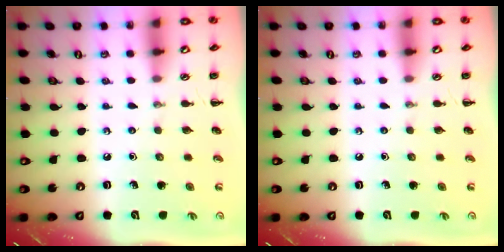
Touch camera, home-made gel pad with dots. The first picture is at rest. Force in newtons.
{"total": 0.0}